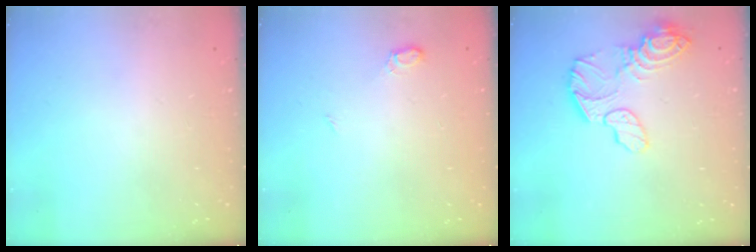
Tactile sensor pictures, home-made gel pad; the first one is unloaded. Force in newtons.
{"total": 5.5, "press": 5.5, "slide": 0.7}
{"total": 14.0, "press": 13.9, "slide": 1.3}